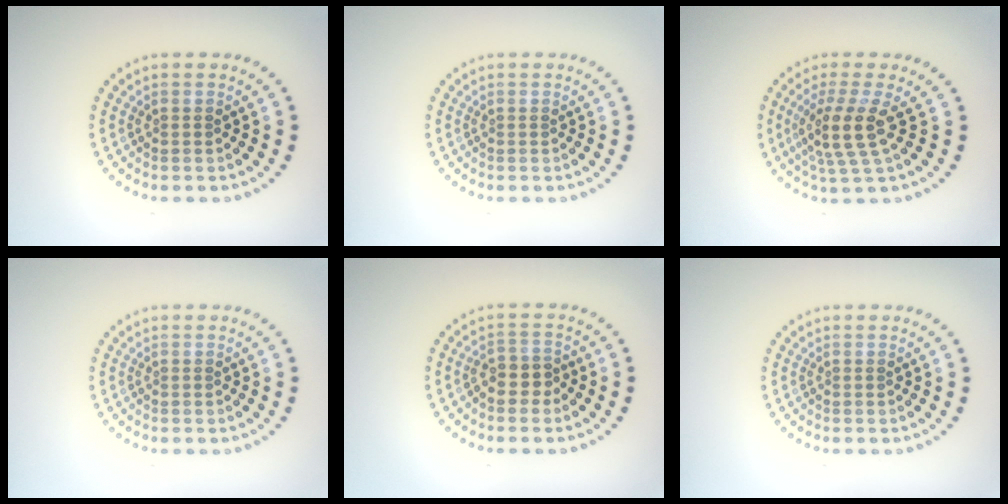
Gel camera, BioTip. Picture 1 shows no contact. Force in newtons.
{"total": 0.0}
{"total": 3.8, "press": 2.9, "slide": 2.5}
{"total": 0.0}
{"total": 2.5, "press": 2.2, "slide": 1.1}
{"total": 0.0}